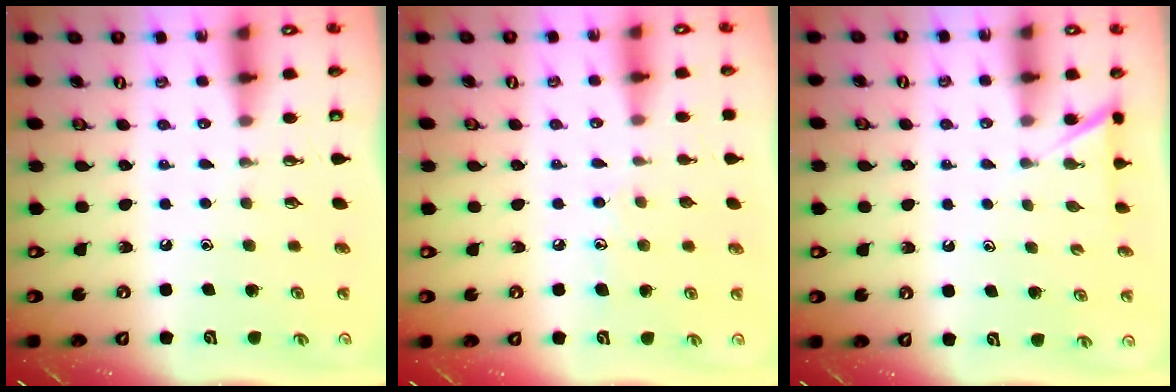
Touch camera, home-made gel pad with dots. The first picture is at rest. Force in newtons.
{"total": 6.2, "press": 6.2, "slide": 0.4}
{"total": 3.3, "press": 3.3, "slide": 0.4}